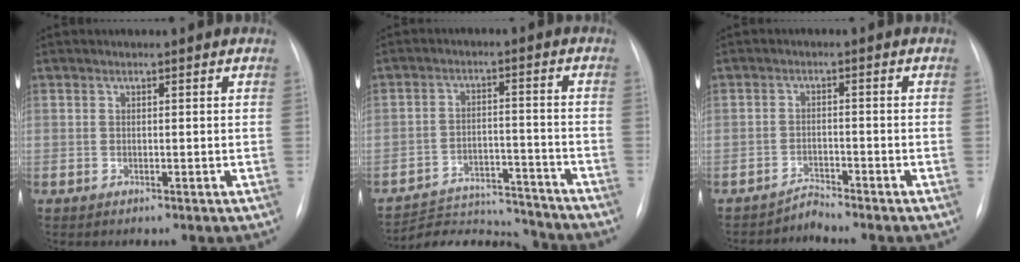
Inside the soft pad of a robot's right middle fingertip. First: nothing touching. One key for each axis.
{"total": 13.6, "fx": -13.4, "fy": 2.0, "fz": 1.3, "tx": -0.017, "ty": 0.016, "tz": -0.198}
{"total": 2.3, "fx": -2.0, "fy": -0.5, "fz": -0.8, "tx": 0.024, "ty": -0.010, "tz": -0.034}